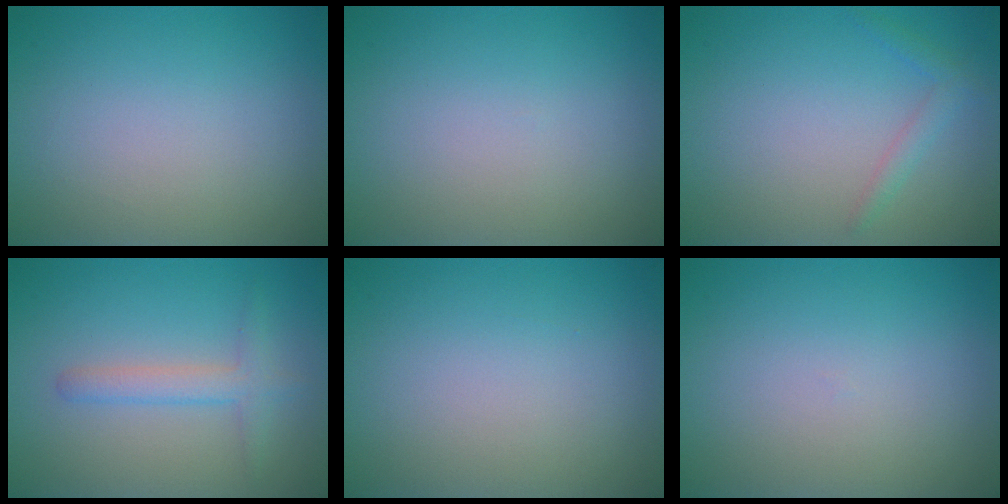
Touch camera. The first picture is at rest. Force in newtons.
{"total": 0.0}
{"total": 1.4, "press": 1.4, "slide": 0.1}
{"total": 2.3, "press": 2.3, "slide": 0.2}
{"total": 0.0}
{"total": 0.0}